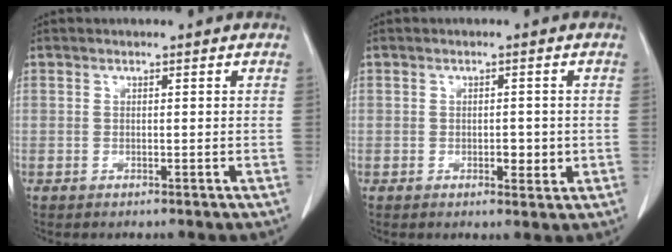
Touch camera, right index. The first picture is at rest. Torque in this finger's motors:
{"motor_torque": [-0.07, 0.26, 0.10, 0.04]}